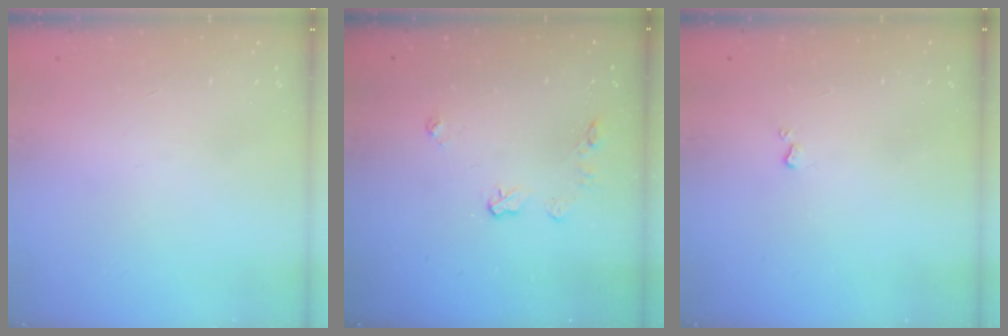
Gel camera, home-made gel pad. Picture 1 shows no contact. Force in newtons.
{"total": 5.1, "press": 5.0, "slide": 0.6}
{"total": 0.7, "press": 0.7, "slide": 0.2}